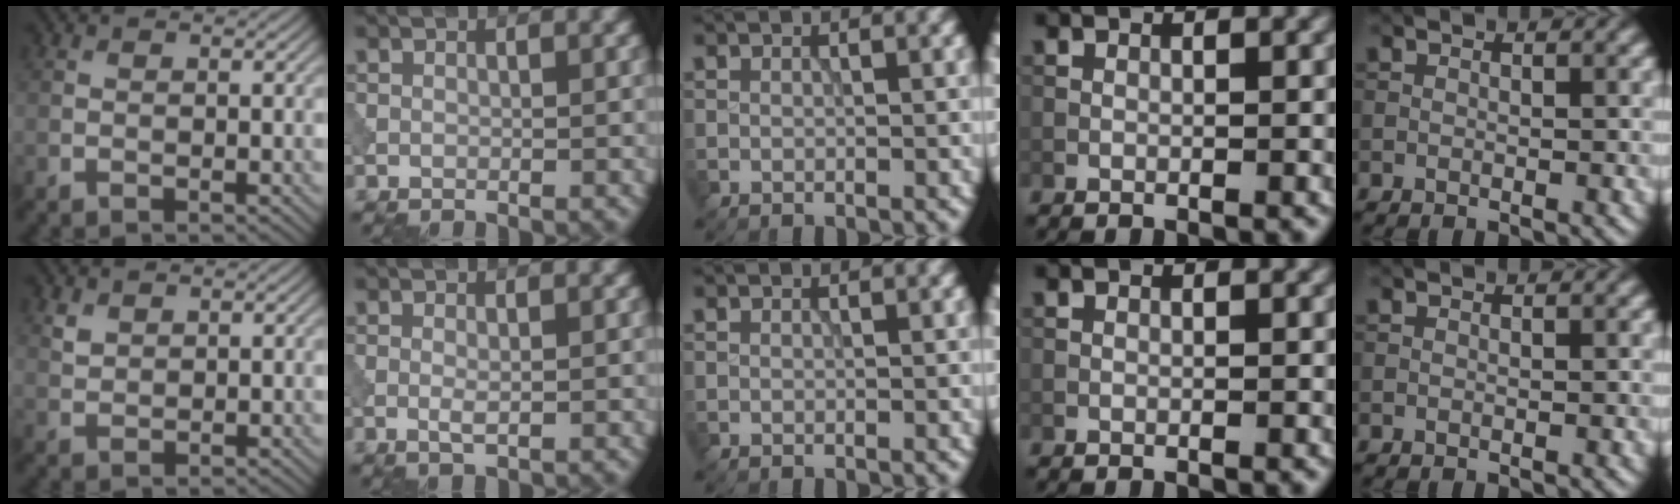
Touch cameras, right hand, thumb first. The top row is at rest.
{"thumb": {"total": 1.7, "force": [1.2, 1.0, 0.6], "torque": [-0.020, -0.002, 0.029]}, "index": {"total": 1.1, "force": [-0.1, 0.3, 1.0], "torque": [-0.022, -0.003, -0.002]}}